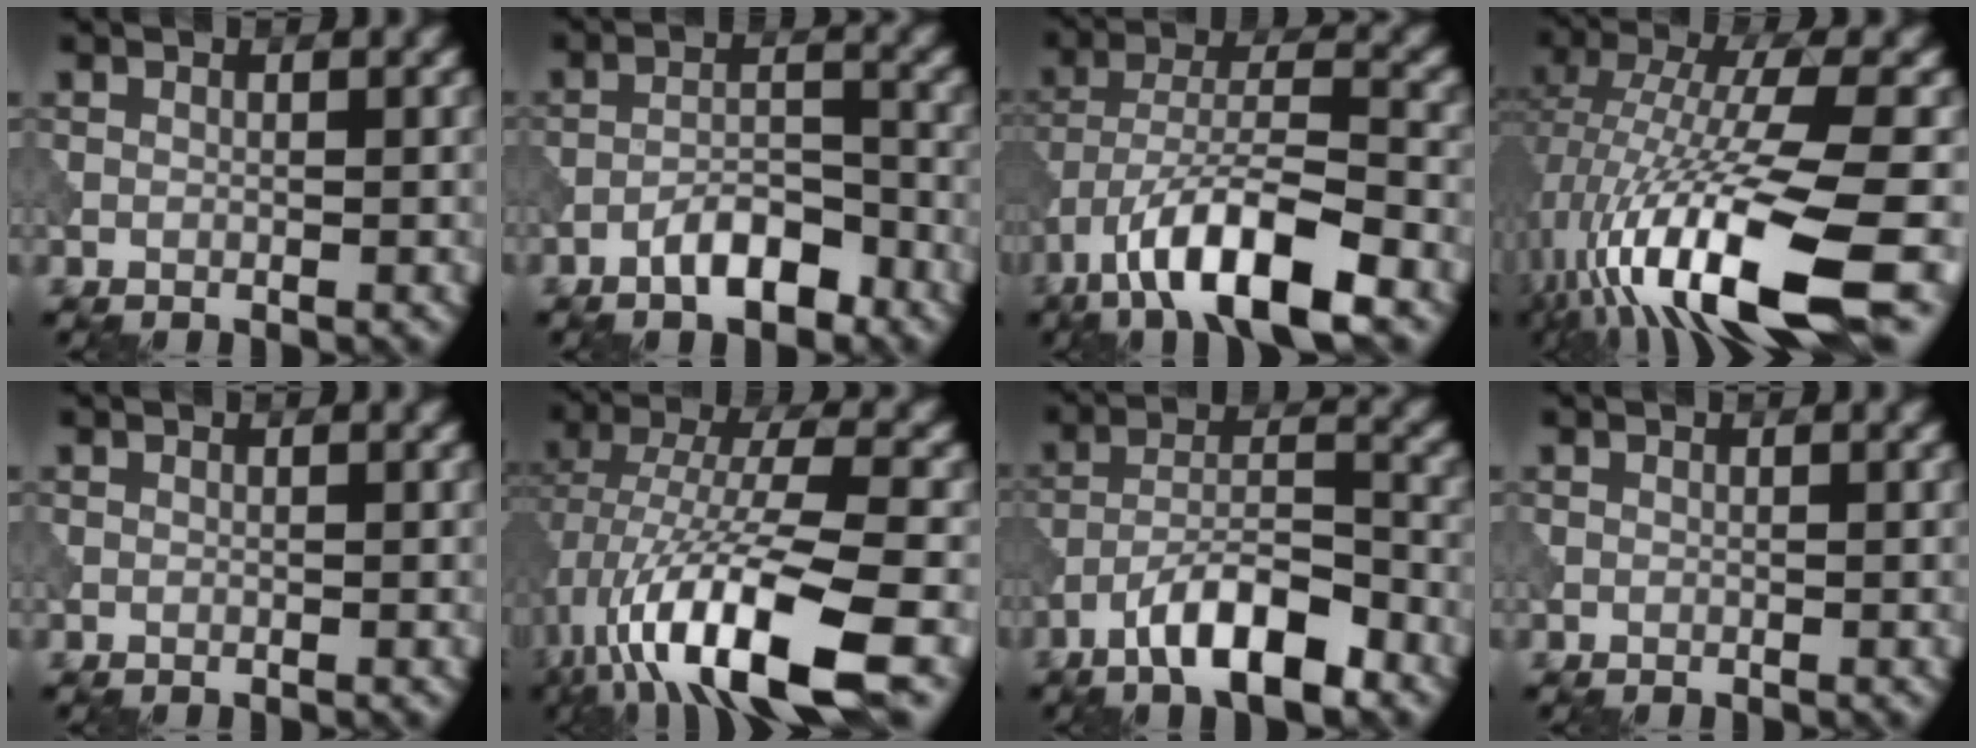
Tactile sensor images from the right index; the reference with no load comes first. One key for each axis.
{"total": 4.3, "fx": -2.8, "fy": 1.5, "fz": 2.9, "tx": -0.043, "ty": 0.013, "tz": -0.053}
{"total": 10.5, "fx": -6.2, "fy": 3.0, "fz": 7.9, "tx": -0.132, "ty": 0.010, "tz": -0.115}
{"total": 15.2, "fx": -4.9, "fy": 4.1, "fz": 13.8, "tx": -0.262, "ty": -0.007, "tz": -0.075}
{"total": 0.0}
{"total": 14.0, "fx": -5.6, "fy": 4.6, "fz": 12.0, "tx": -0.224, "ty": -0.002, "tz": -0.096}
{"total": 7.4, "fx": -4.7, "fy": 2.2, "fz": 5.3, "tx": -0.085, "ty": 0.011, "tz": -0.085}
{"total": 0.0}